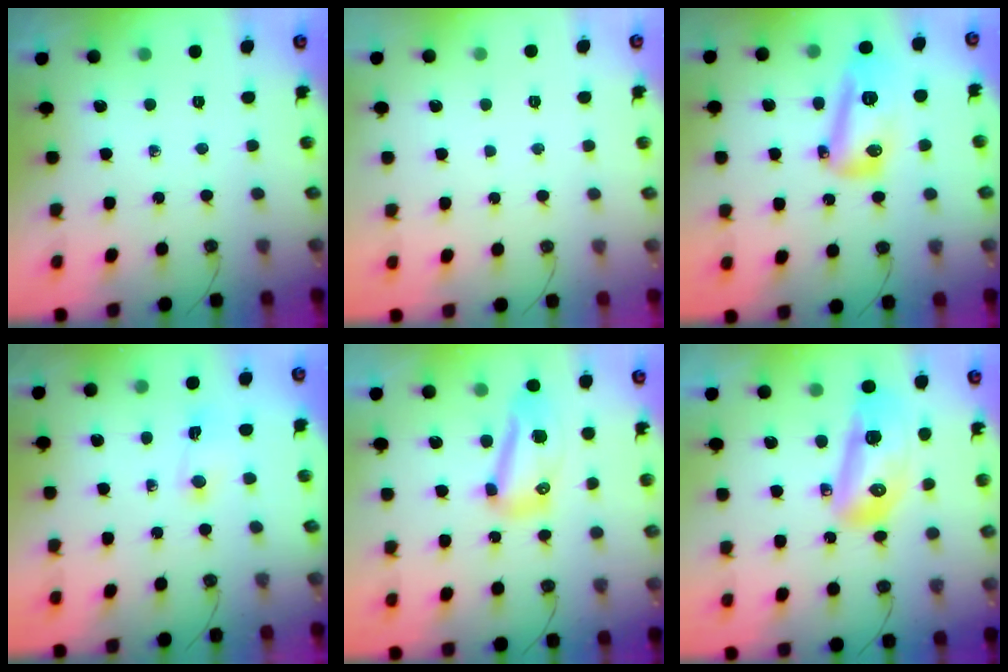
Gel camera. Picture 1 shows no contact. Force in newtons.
{"total": 1.8, "press": 1.7, "slide": 0.6}
{"total": 13.6, "press": 13.6, "slide": 1.3}
{"total": 2.7, "press": 2.7, "slide": 0.3}
{"total": 21.3, "press": 14.3, "slide": 15.7}
{"total": 16.6, "press": 16.5, "slide": 2.1}